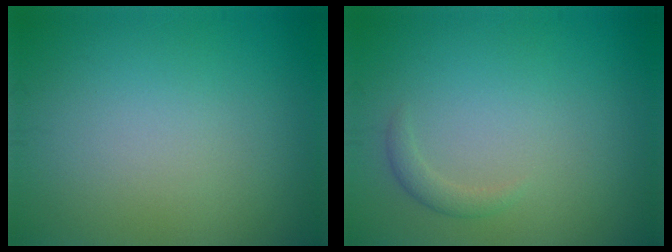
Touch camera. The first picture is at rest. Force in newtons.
{"total": 1.2, "press": 1.2, "slide": 0.1}